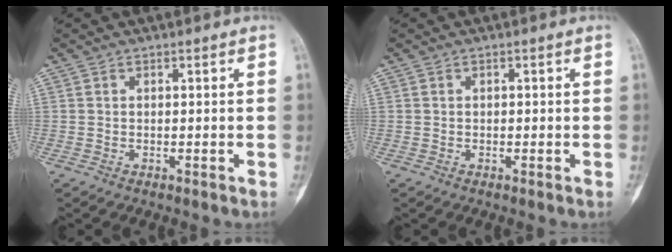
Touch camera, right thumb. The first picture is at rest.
{"total": 0.0}